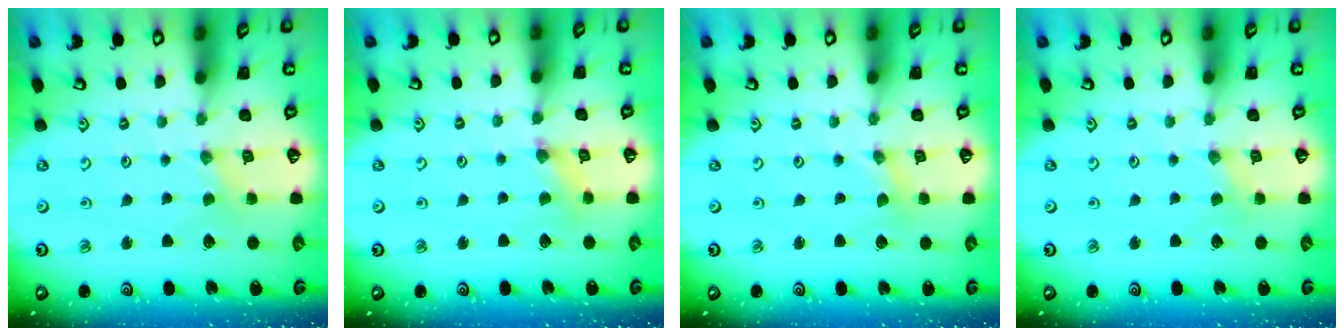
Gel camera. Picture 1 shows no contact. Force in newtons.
{"total": 1.5, "press": 1.5, "slide": 0.2}
{"total": 0.0}
{"total": 0.0}